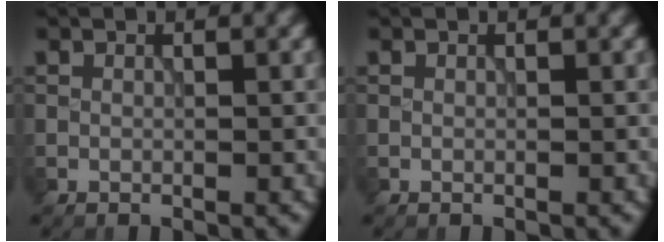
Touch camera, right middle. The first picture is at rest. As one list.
[{"total": 0.0}]